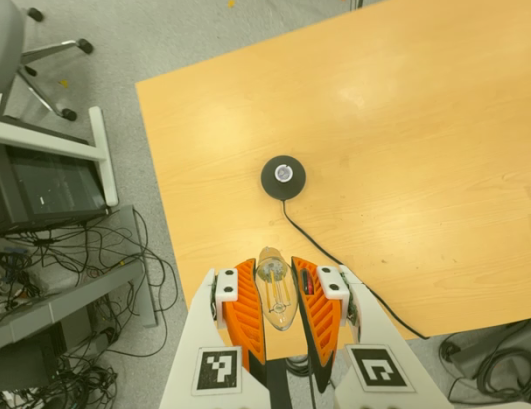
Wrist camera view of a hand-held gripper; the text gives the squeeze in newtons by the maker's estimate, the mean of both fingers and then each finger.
{"total": 22.8, "left": 24.5, "right": 21.0}